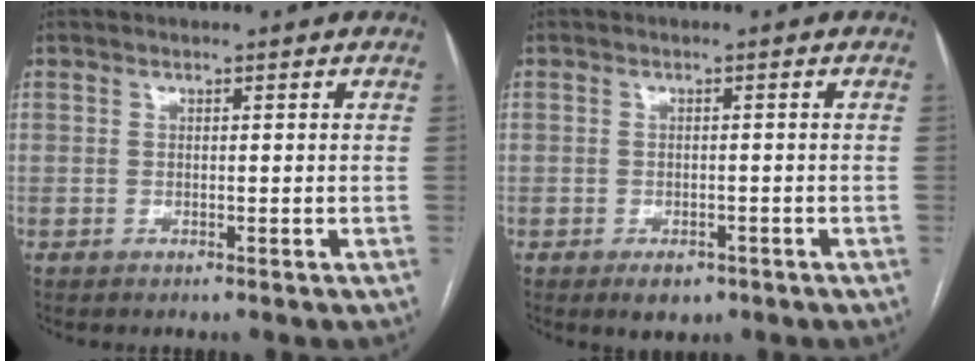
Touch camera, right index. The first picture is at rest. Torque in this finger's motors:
{"motor_torque": [-0.10, 0.00, -0.17, -0.05]}